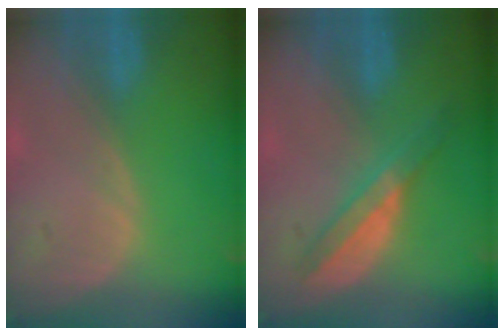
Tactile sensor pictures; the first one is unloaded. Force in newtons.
{"total": 5.8, "press": 5.2, "slide": 2.5}